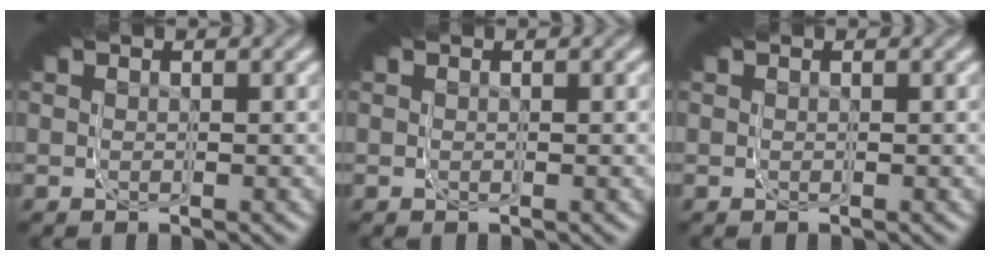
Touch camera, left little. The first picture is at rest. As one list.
[{"total": 0.0}, {"total": 0.0}]